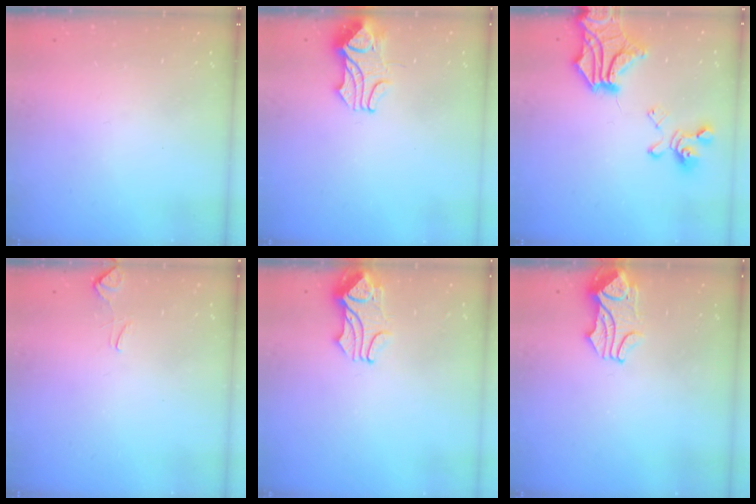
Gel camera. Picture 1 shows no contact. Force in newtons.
{"total": 2.0, "press": 1.9, "slide": 0.8}
{"total": 15.1, "press": 14.6, "slide": 3.5}
{"total": 3.2, "press": 3.1, "slide": 0.8}
{"total": 2.2, "press": 2.1, "slide": 0.5}
{"total": 2.1, "press": 1.8, "slide": 1.0}